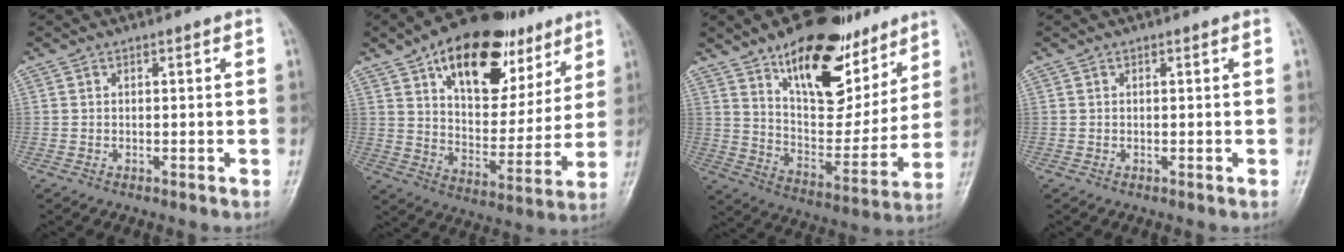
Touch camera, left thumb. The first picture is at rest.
{"total": 23.7, "force": [12.4, 13.0, 15.4], "torque": [-0.182, -0.028, 0.195]}
{"total": 23.6, "force": [14.3, 11.1, 15.2], "torque": [-0.175, -0.061, 0.235]}
{"total": 0.0}